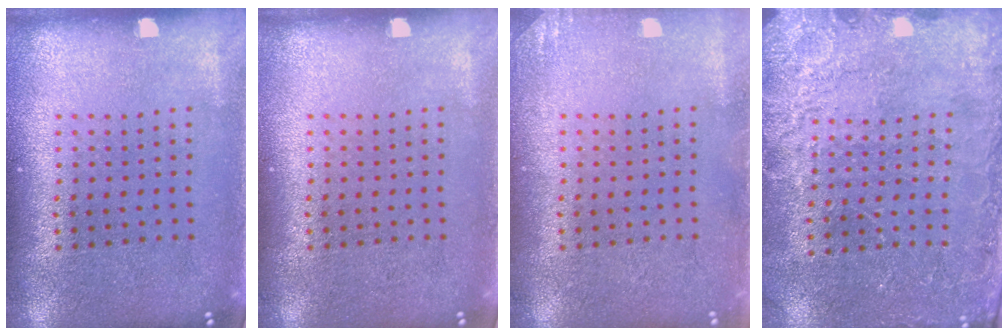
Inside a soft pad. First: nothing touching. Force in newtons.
{"total": 0.0}
{"total": 1.1, "press": 1.1, "slide": 0.1}
{"total": 2.6, "press": 2.5, "slide": 0.5}